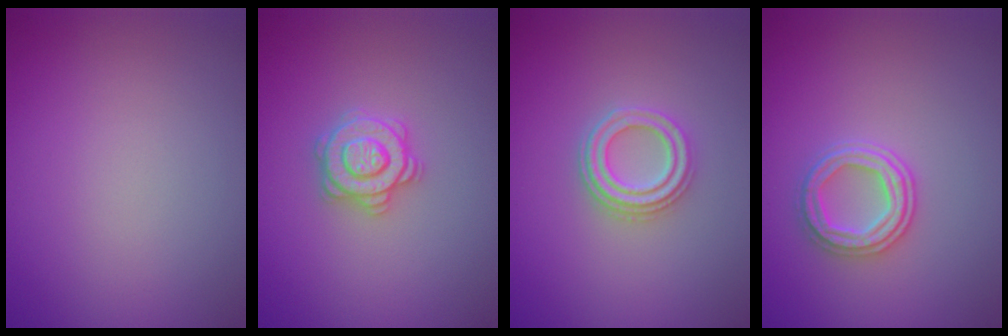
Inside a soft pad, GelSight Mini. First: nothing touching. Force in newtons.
{"total": 2.8, "press": 2.8, "slide": 0.4}
{"total": 2.9, "press": 2.7, "slide": 1.2}
{"total": 3.1, "press": 2.8, "slide": 1.3}